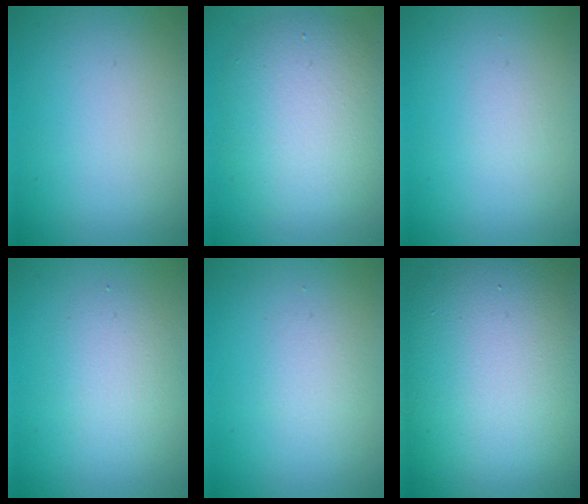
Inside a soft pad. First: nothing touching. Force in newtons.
{"total": 7.0, "press": 7.0, "slide": 0.6}
{"total": 0.5, "press": 0.5, "slide": 0.0}
{"total": 2.3, "press": 2.3, "slide": 0.2}
{"total": 1.2, "press": 1.2, "slide": 0.1}
{"total": 16.6, "press": 16.6, "slide": 0.7}